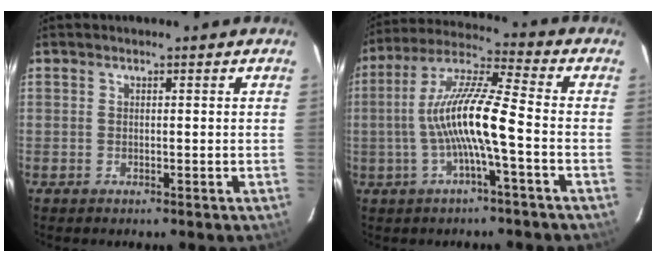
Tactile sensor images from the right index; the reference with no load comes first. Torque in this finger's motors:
{"motor_torque": [1.48, -0.66, 1.05, 0.21]}